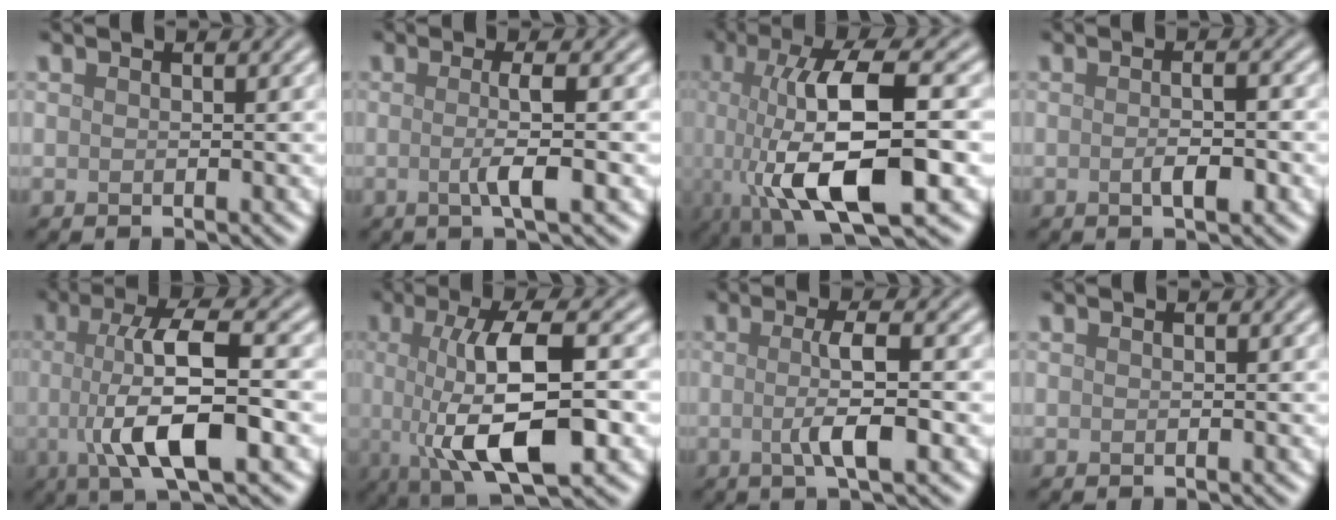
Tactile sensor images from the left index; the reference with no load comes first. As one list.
[{"total": 3.3, "force": [-0.2, 0.6, 3.2], "torque": [-0.051, -0.006, -0.008]}, {"total": 12.1, "force": [-1.4, 3.8, 11.4], "torque": [-0.192, -0.002, -0.025]}, {"total": 2.2, "force": [-0.5, 0.5, 2.1], "torque": [-0.036, -0.002, -0.011]}, {"total": 9.0, "force": [-0.9, 2.4, 8.6], "torque": [-0.134, 0.001, -0.019]}, {"total": 9.8, "force": [-0.7, 3.0, 9.2], "torque": [-0.151, -0.004, -0.010]}, {"total": 4.2, "force": [-0.3, 0.8, 4.1], "torque": [-0.068, -0.003, -0.007]}, {"total": 0.0}]